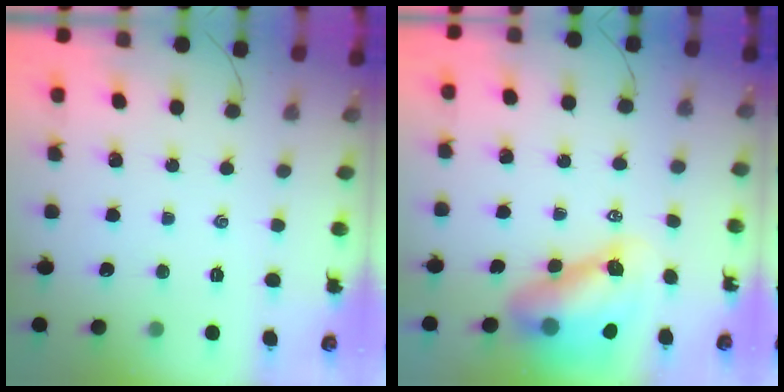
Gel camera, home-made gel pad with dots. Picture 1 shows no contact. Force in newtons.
{"total": 10.0, "press": 9.6, "slide": 2.8}